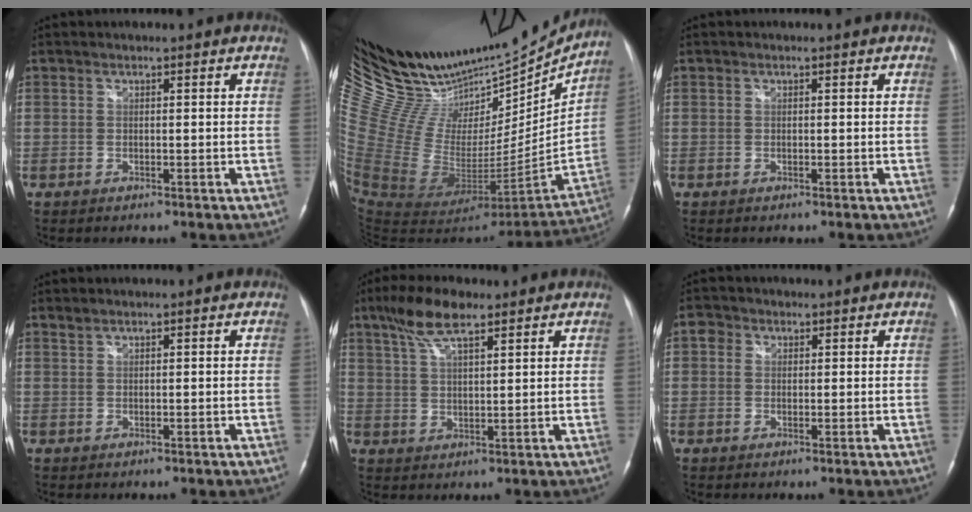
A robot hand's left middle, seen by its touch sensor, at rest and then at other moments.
{"total": 34.8, "force": [29.9, 11.2, 13.9], "torque": [-0.268, -0.019, 0.468]}
{"total": 0.0}
{"total": 0.6, "force": [0.6, 0.0, 0.1], "torque": [-0.007, 0.005, 0.014]}
{"total": 7.7, "force": [5.2, 1.9, 5.4], "torque": [-0.114, 0.017, 0.100]}
{"total": 2.0, "force": [0.7, 1.8, 0.8], "torque": [-0.015, 0.012, 0.007]}